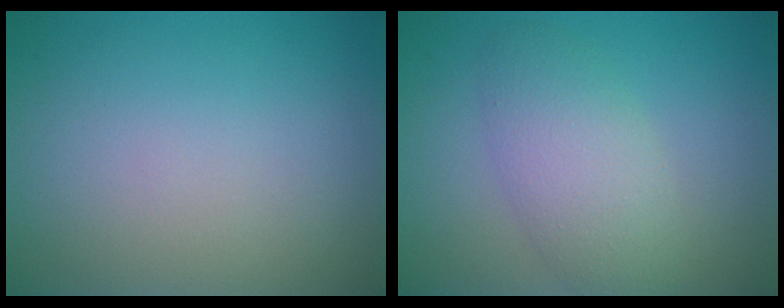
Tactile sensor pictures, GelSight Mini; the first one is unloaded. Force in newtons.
{"total": 4.3, "press": 4.3, "slide": 0.1}